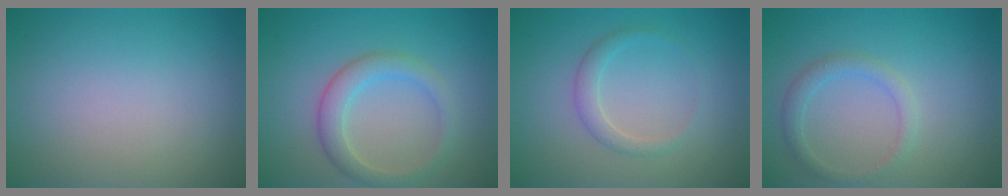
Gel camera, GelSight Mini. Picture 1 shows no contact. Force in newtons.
{"total": 3.0, "press": 3.0, "slide": 0.0}
{"total": 1.7, "press": 1.7, "slide": 0.0}
{"total": 1.8, "press": 1.8, "slide": 0.2}